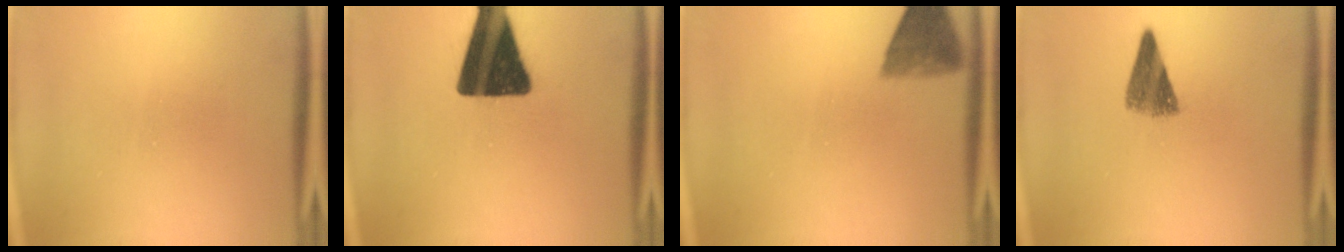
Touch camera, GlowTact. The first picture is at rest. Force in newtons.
{"total": 18.9}
{"total": 3.5}
{"total": 5.4}